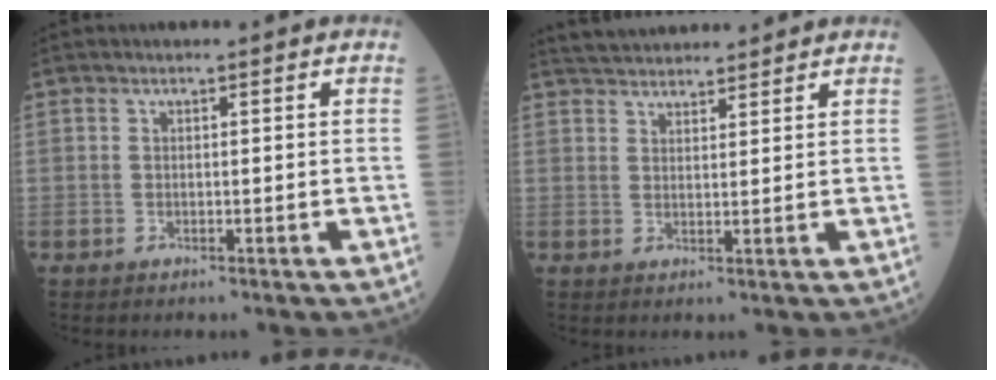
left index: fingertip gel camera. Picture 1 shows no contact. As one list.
[{"total": 8.1, "force": [7.7, 1.7, 2.0], "torque": [-0.034, 0.030, 0.120]}]